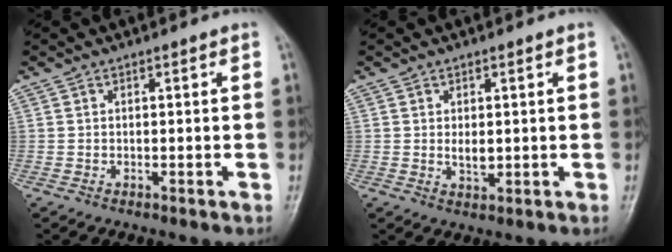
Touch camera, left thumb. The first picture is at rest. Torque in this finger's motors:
{"motor_torque": [0.49, 0.53, 0.54, -0.03, 0.01]}